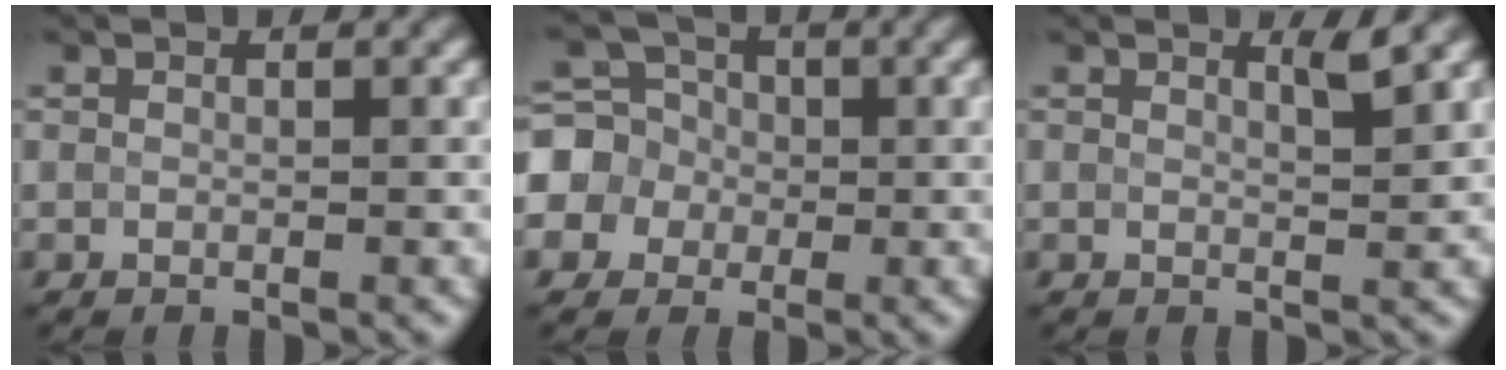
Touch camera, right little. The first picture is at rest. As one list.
[{"total": 6.1, "force": [-0.7, 5.8, 1.8], "torque": [-0.046, 0.021, -0.043]}, {"total": 1.4, "force": [1.0, 0.0, 1.0], "torque": [-0.014, 0.000, 0.012]}]